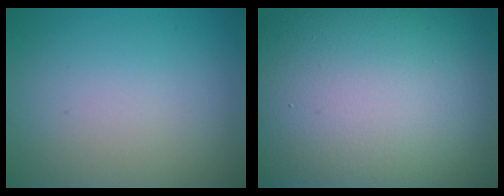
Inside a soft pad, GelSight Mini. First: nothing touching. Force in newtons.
{"total": 20.8, "press": 20.8, "slide": 0.9}